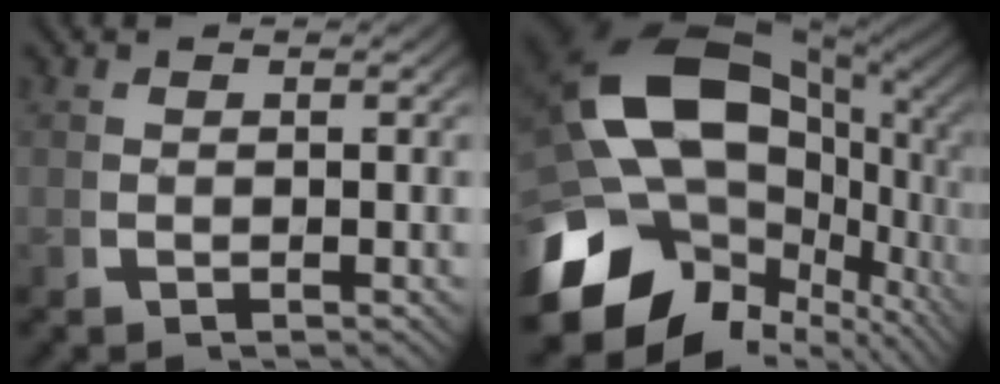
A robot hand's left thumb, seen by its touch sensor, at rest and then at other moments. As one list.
[{"total": 21.9, "force": [-1.8, 14.5, 16.3], "torque": [-0.303, -0.048, -0.010]}]